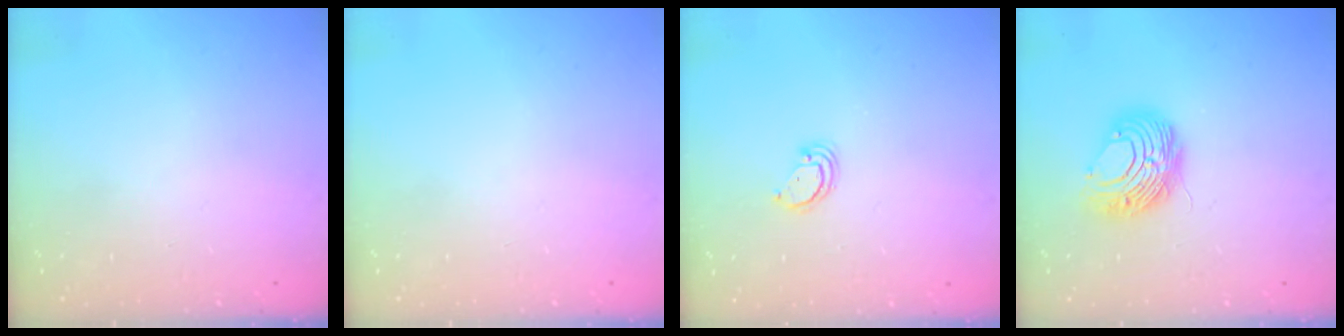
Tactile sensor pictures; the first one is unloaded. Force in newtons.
{"total": 0.0}
{"total": 2.8, "press": 2.8, "slide": 0.2}
{"total": 9.1, "press": 9.1, "slide": 0.6}